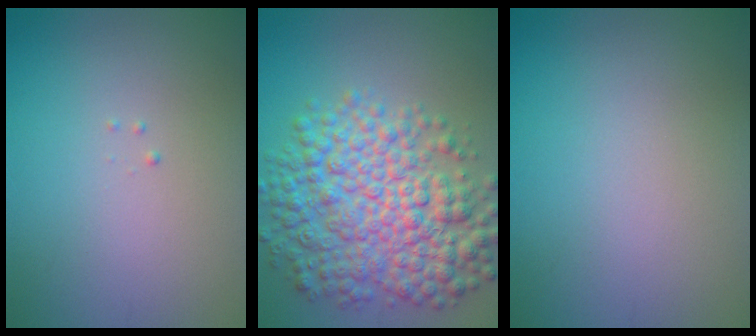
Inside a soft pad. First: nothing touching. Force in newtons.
{"total": 9.1, "press": 9.1, "slide": 0.1}
{"total": 0.0}